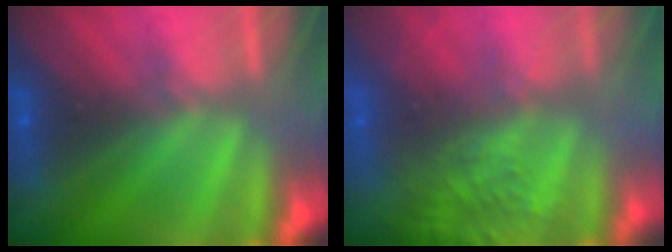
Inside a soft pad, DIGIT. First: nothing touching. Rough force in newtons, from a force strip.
{"total": 7.8}